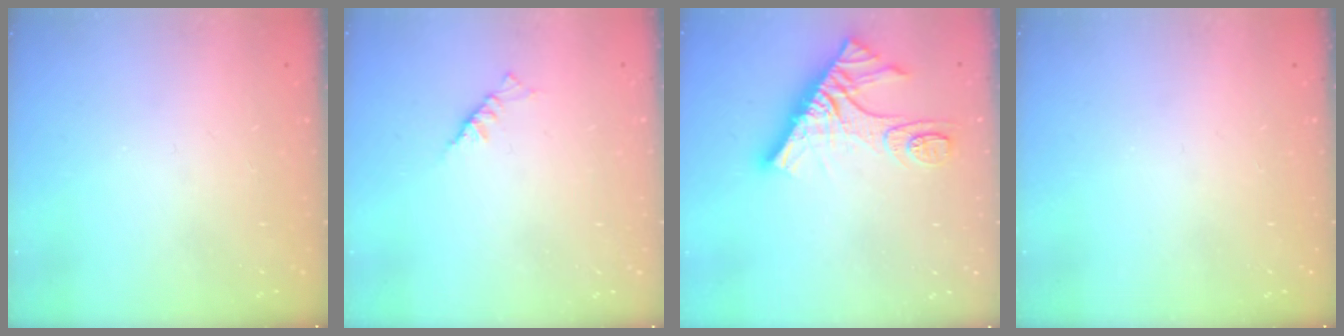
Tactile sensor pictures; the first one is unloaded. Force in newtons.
{"total": 2.3, "press": 2.2, "slide": 0.5}
{"total": 14.9, "press": 14.9, "slide": 1.1}
{"total": 0.0}